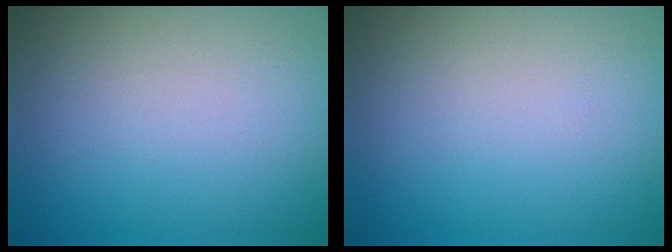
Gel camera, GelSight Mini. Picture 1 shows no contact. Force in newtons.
{"total": 0.0}